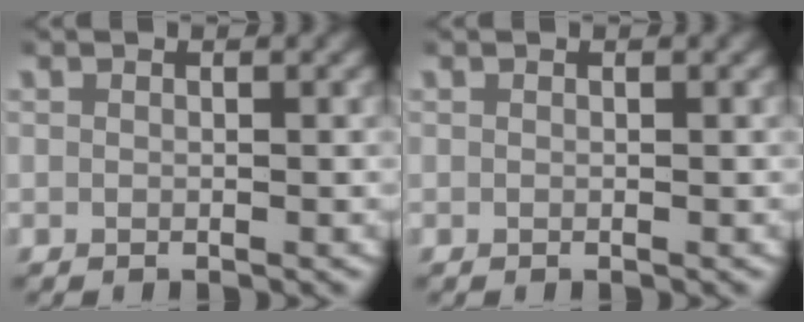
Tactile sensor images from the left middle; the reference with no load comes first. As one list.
[{"total": 0.0}]